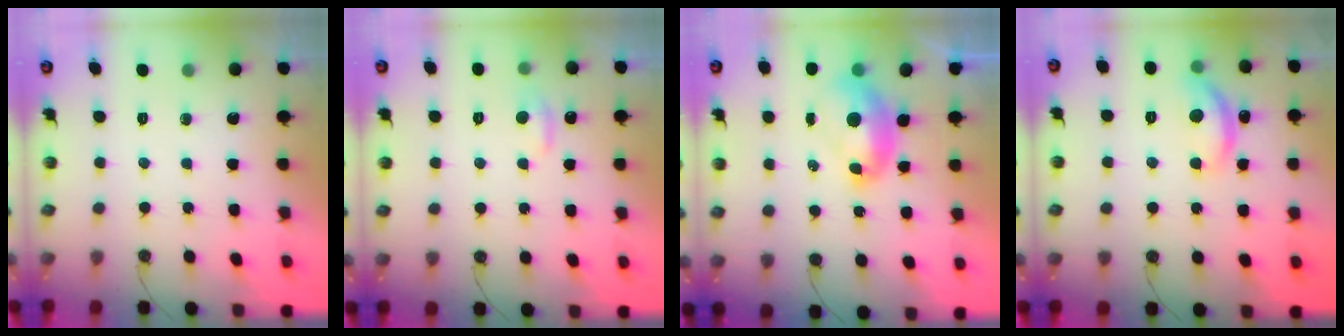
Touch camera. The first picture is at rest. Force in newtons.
{"total": 1.0, "press": 0.7, "slide": 0.7}
{"total": 2.3, "press": 2.2, "slide": 0.6}
{"total": 7.4, "press": 7.4, "slide": 0.6}